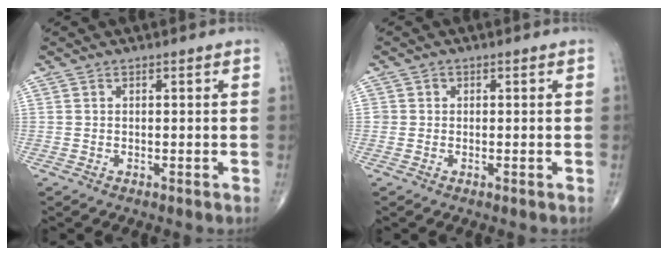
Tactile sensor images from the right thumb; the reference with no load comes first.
{"total": 1.1, "force": [0.0, 1.1, 0.1], "torque": [0.007, 0.004, -0.001]}